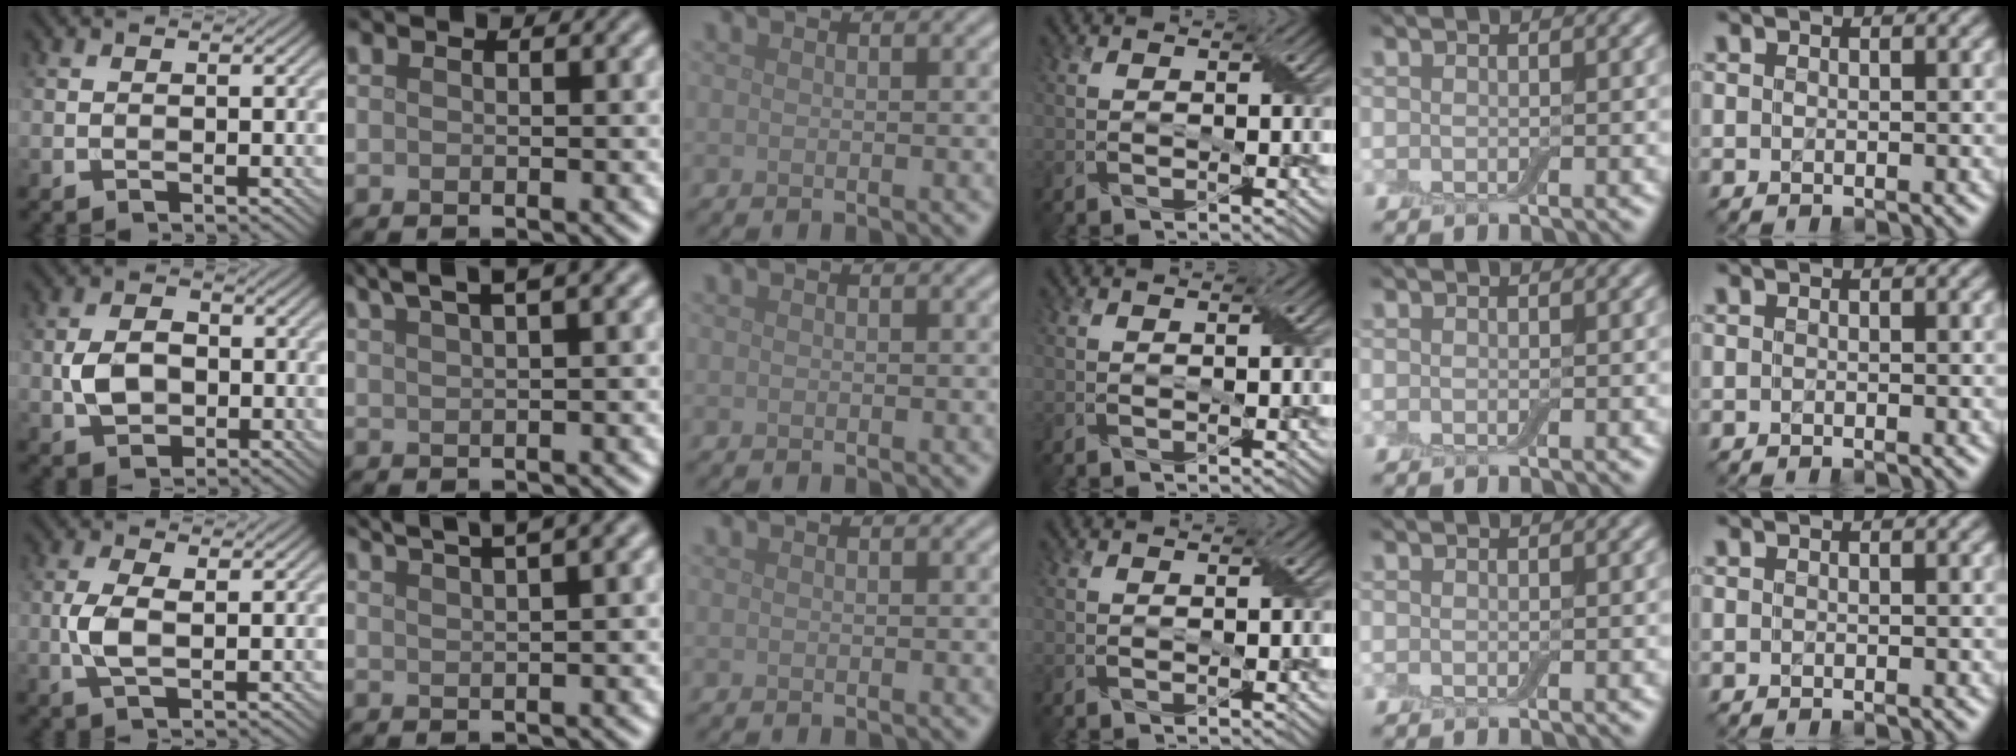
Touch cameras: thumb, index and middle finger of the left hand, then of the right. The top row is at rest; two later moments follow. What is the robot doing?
{"motion": "peel", "object": "aluminum foil"}